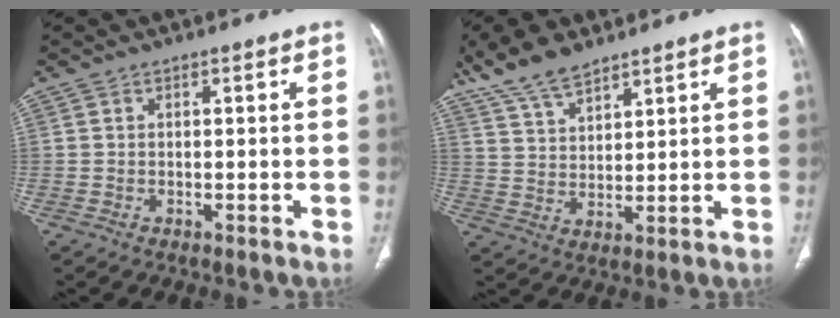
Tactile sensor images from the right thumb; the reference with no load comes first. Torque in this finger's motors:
{"motor_torque": [0.22, 1.96, 0.88, 1.23, 0.05]}